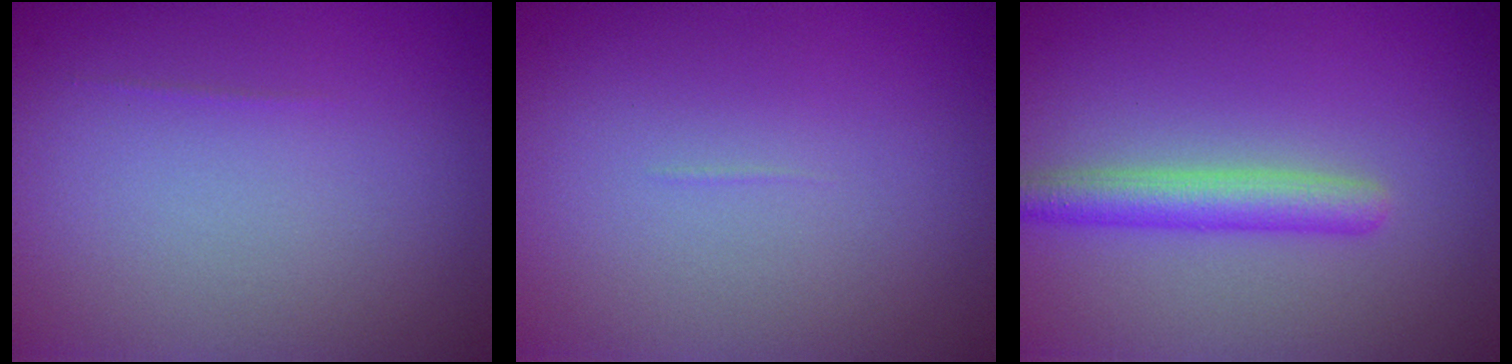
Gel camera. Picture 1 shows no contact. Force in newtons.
{"total": 0.0}
{"total": 3.0, "press": 3.0, "slide": 0.1}